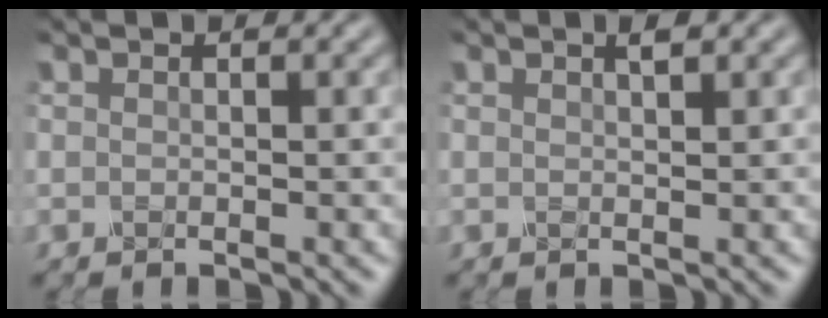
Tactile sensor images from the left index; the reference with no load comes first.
{"total": 0.9, "force": [0.5, 0.2, 0.8], "torque": [-0.011, 0.003, 0.007]}